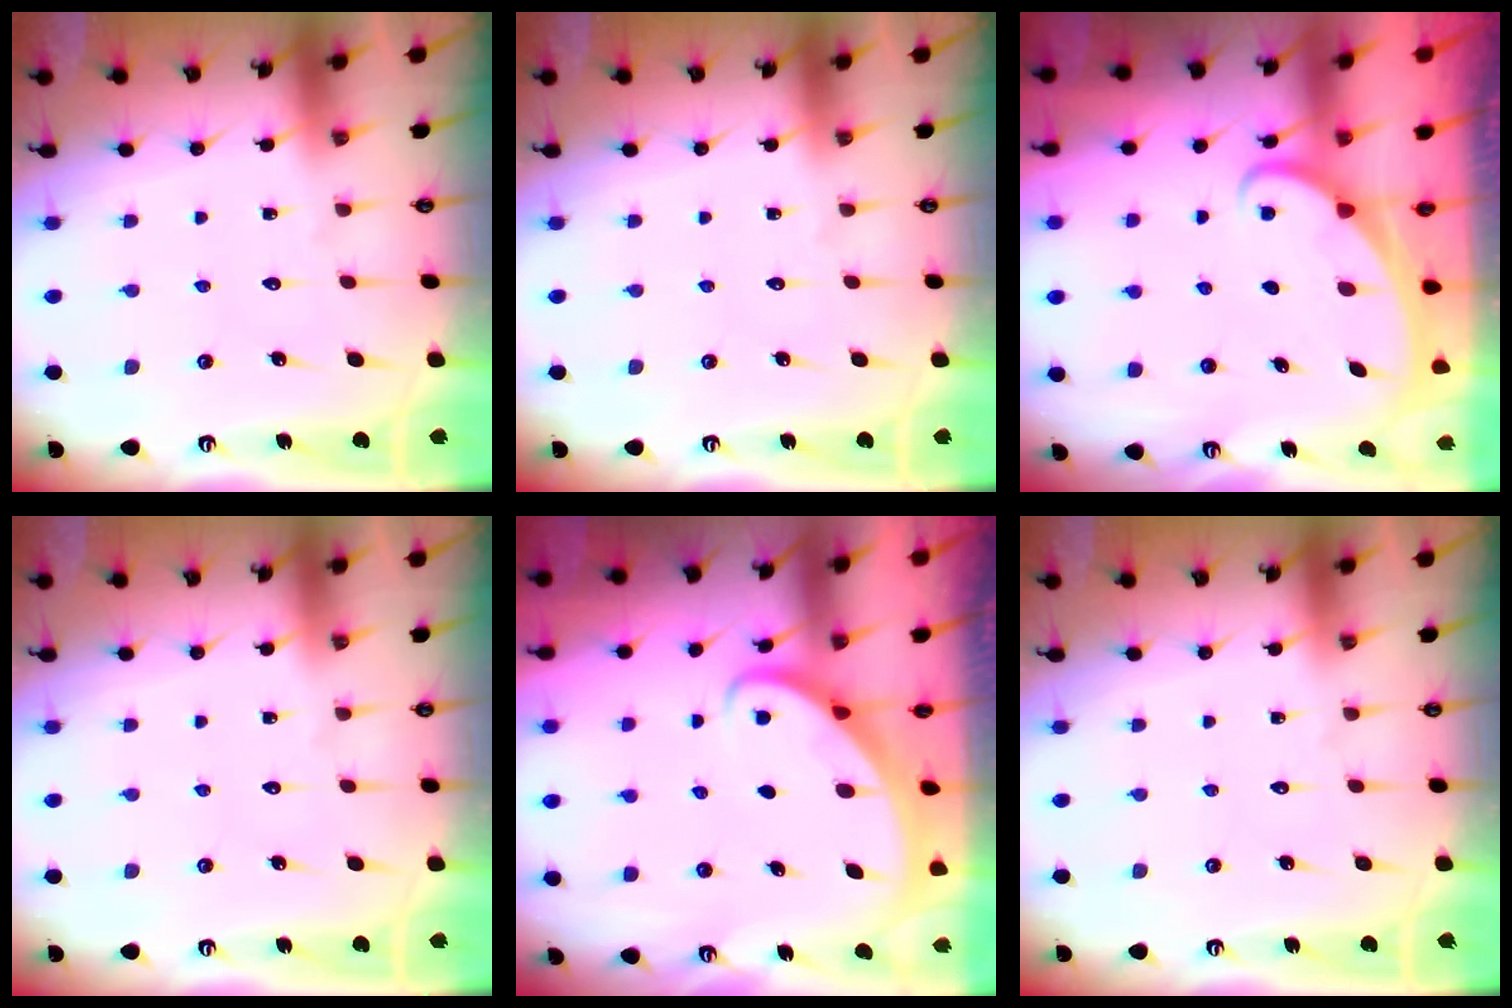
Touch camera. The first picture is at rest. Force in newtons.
{"total": 0.0}
{"total": 1.6, "press": 1.6, "slide": 0.1}
{"total": 0.0}
{"total": 2.8, "press": 2.8, "slide": 0.2}
{"total": 0.0}